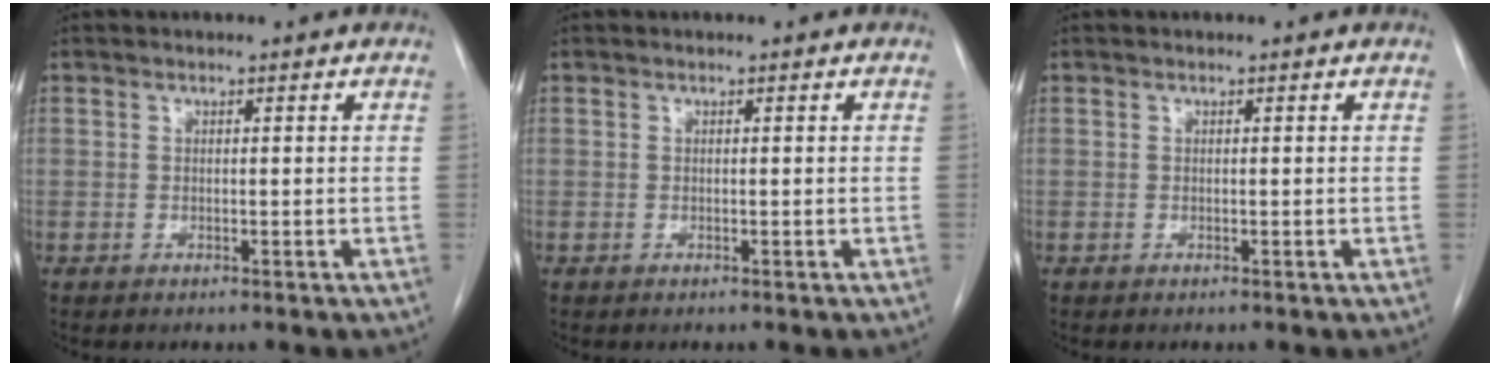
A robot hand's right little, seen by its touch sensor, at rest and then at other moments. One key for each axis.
{"total": 0.0}
{"total": 0.0}